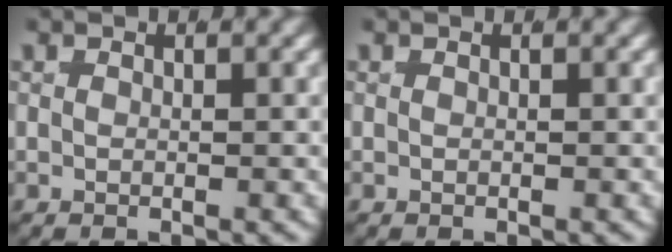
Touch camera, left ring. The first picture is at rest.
{"total": 0.0}